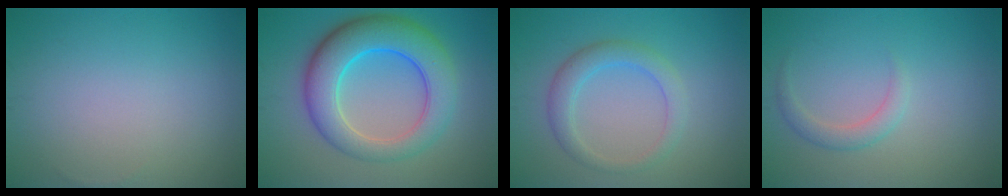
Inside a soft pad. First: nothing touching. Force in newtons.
{"total": 8.8, "press": 8.8, "slide": 0.3}
{"total": 3.0, "press": 3.0, "slide": 0.1}
{"total": 1.7, "press": 1.7, "slide": 0.1}